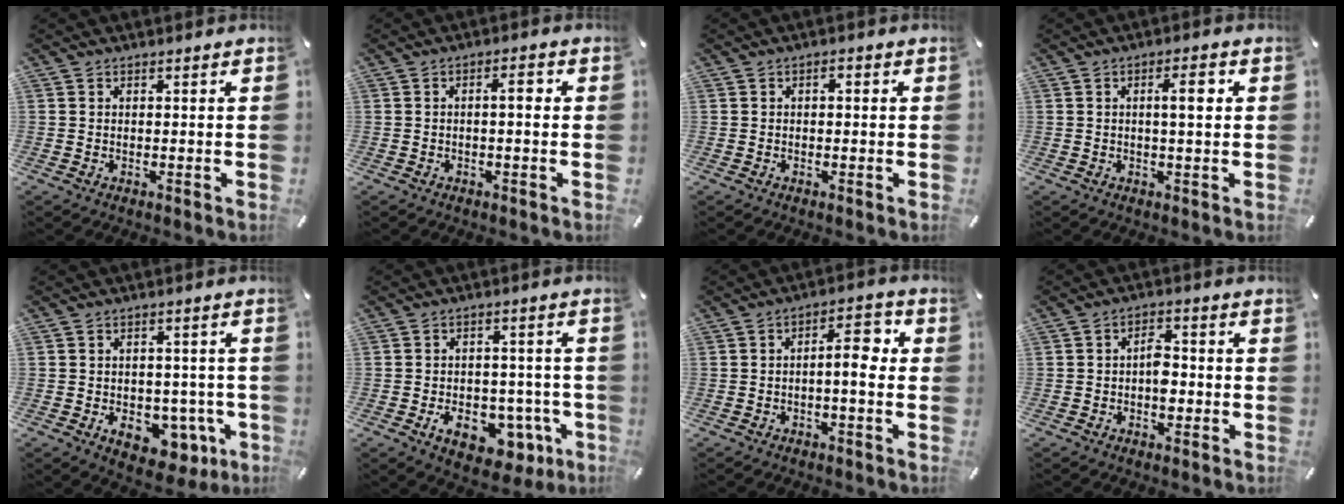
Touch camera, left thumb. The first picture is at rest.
{"total": 3.7, "force": [0.1, 1.1, 3.6], "torque": [-0.060, 0.010, -0.005]}
{"total": 1.5, "force": [-0.2, 0.7, 1.3], "torque": [-0.025, 0.006, -0.006]}
{"total": 5.6, "force": [1.1, 1.3, 5.4], "torque": [-0.089, 0.002, 0.010]}
{"total": 9.4, "force": [-3.2, 6.3, 6.2], "torque": [-0.073, 0.006, -0.048]}
{"total": 11.6, "force": [-4.6, 7.3, 7.8], "torque": [-0.107, 0.016, -0.071]}
{"total": 8.0, "force": [0.0, 3.4, 7.2], "torque": [-0.109, 0.012, -0.006]}
{"total": 4.5, "force": [-1.1, 2.8, 3.3], "torque": [-0.051, 0.008, -0.021]}